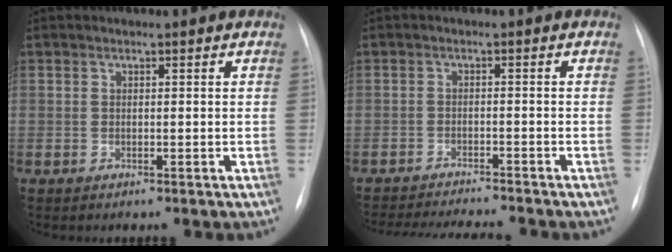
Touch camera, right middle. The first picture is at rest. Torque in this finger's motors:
{"motor_torque": [0.10, -0.17, 0.06, 0.03]}